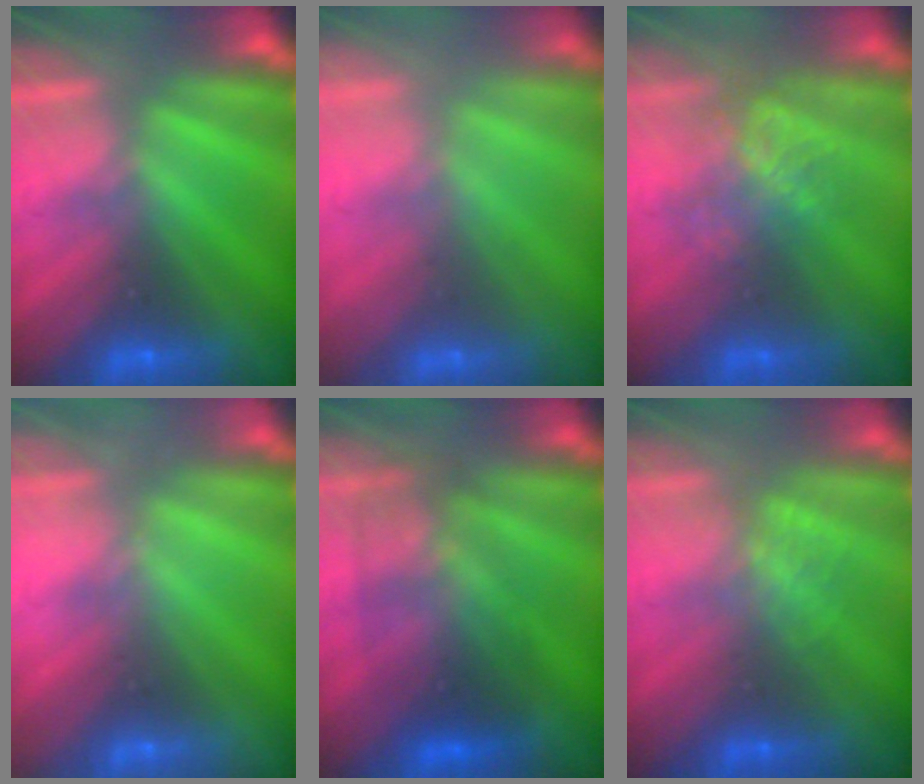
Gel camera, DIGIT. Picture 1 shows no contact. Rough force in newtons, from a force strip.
{"total": 2.4}
{"total": 4.1}
{"total": 2.0}
{"total": 2.9}
{"total": 1.2}